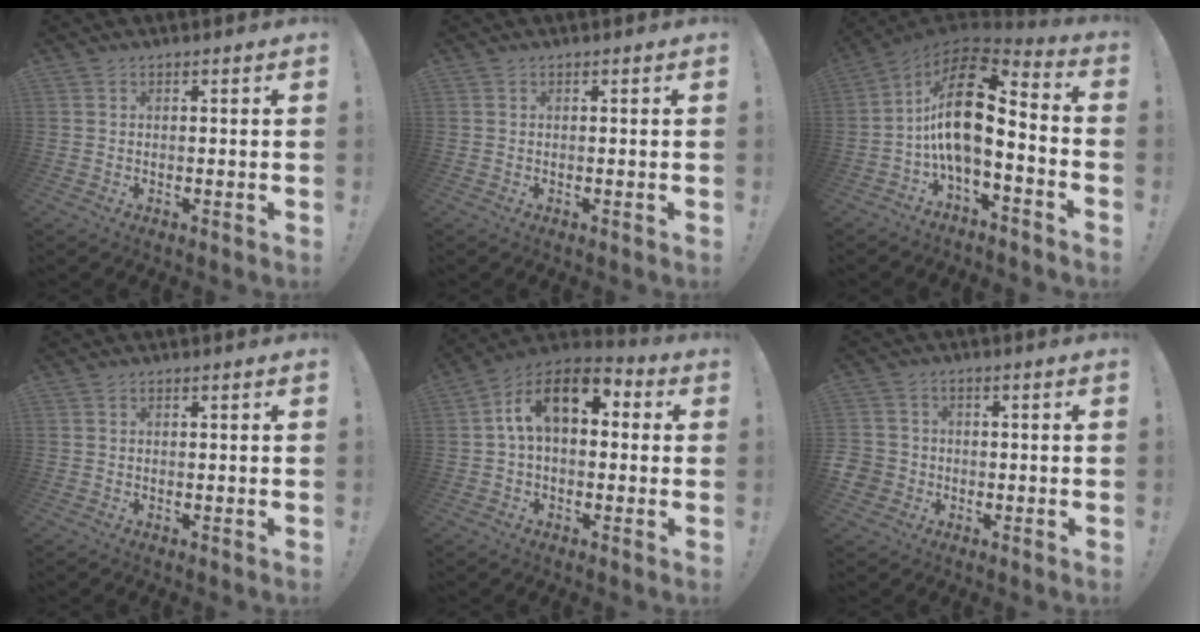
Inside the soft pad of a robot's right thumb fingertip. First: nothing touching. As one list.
[{"total": 0.0}, {"total": 16.9, "force": [1.2, 7.5, 15.1], "torque": [-0.271, -0.001, 0.019]}, {"total": 0.0}, {"total": 13.4, "force": [4.1, 7.6, 10.3], "torque": [-0.169, 0.003, 0.076]}, {"total": 4.9, "force": [-1.5, 4.5, 1.2], "torque": [-0.027, 0.015, -0.029]}]